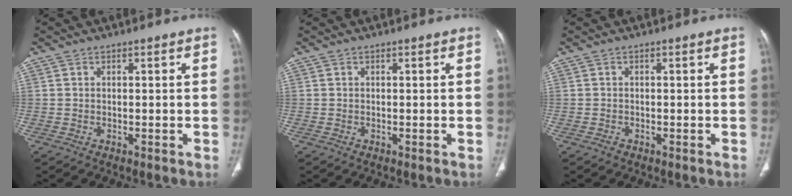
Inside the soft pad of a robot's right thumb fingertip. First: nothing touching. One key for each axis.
{"total": 0.0}
{"total": 0.8, "fx": -0.6, "fy": 0.5, "fz": 0.2, "tx": -0.002, "ty": 0.000, "tz": -0.013}